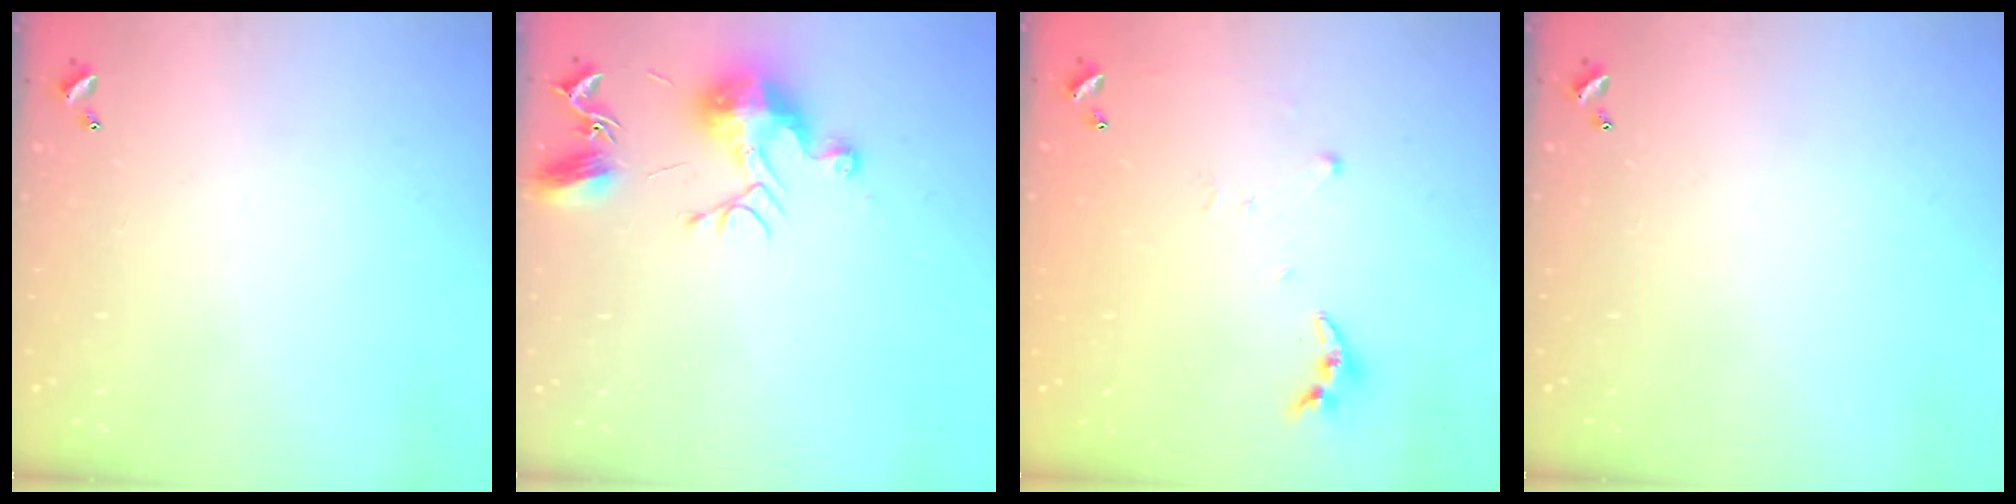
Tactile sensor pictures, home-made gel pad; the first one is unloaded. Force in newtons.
{"total": 9.6, "press": 9.6, "slide": 0.4}
{"total": 3.8, "press": 3.8, "slide": 0.4}
{"total": 0.0}